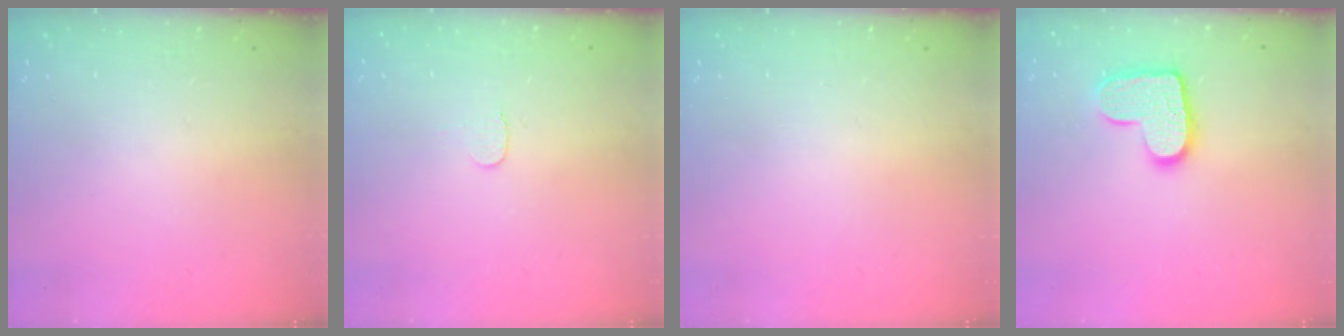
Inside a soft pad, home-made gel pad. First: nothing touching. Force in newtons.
{"total": 3.5, "press": 3.5, "slide": 0.4}
{"total": 0.0}
{"total": 12.8, "press": 12.8, "slide": 0.8}